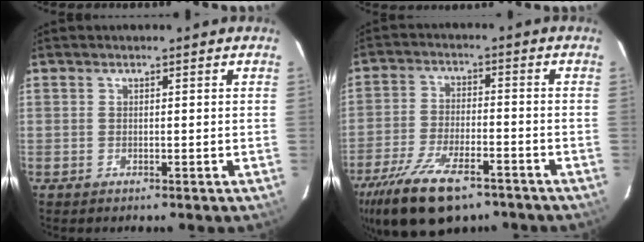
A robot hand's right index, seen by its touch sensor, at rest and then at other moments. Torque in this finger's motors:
{"motor_torque": [1.83, -0.31, 0.65, 0.18]}